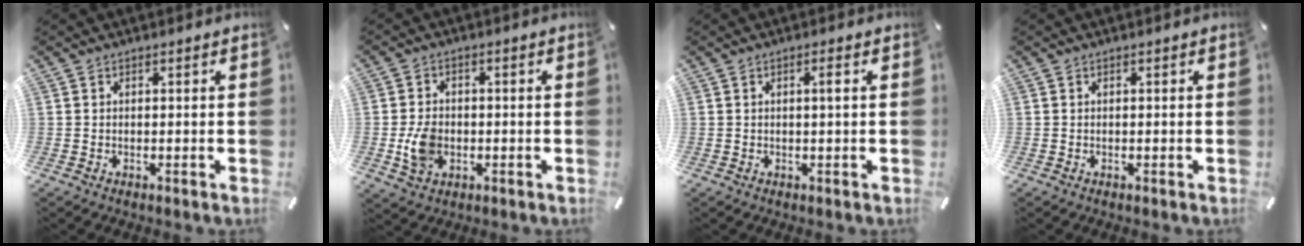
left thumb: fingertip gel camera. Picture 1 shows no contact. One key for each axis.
{"total": 6.8, "fx": -1.3, "fy": 5.2, "fz": 4.2, "tx": -0.088, "ty": 0.000, "tz": -0.023}
{"total": 1.9, "fx": 0.3, "fy": 0.1, "fz": 1.8, "tx": -0.036, "ty": -0.001, "tz": 0.004}
{"total": 0.0}